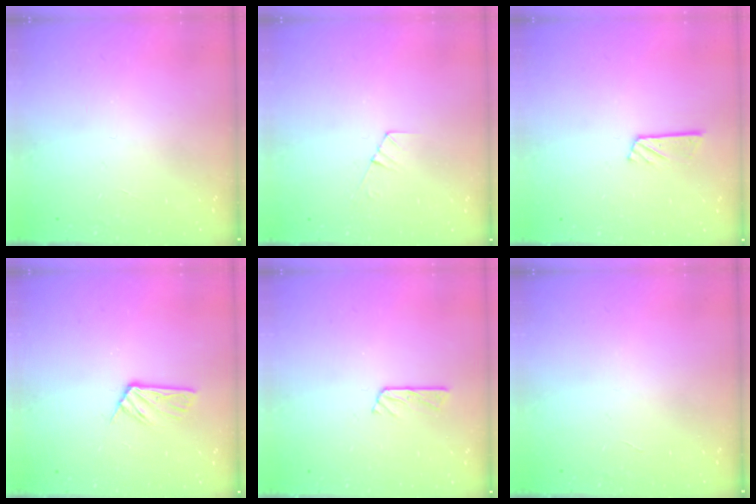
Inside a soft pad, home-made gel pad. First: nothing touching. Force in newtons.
{"total": 4.7, "press": 4.7, "slide": 0.5}
{"total": 4.3, "press": 4.3, "slide": 0.2}
{"total": 4.7, "press": 4.7, "slide": 0.2}
{"total": 3.8, "press": 3.8, "slide": 0.5}
{"total": 0.0}